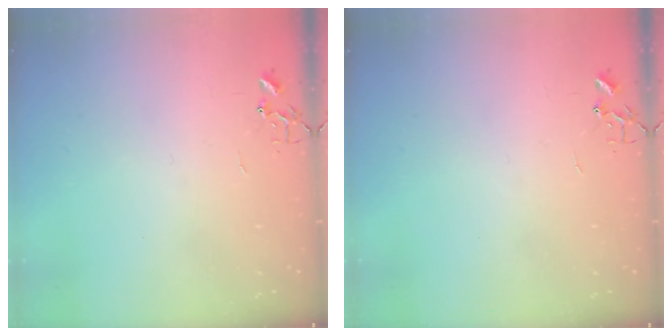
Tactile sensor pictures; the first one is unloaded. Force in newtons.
{"total": 0.0}